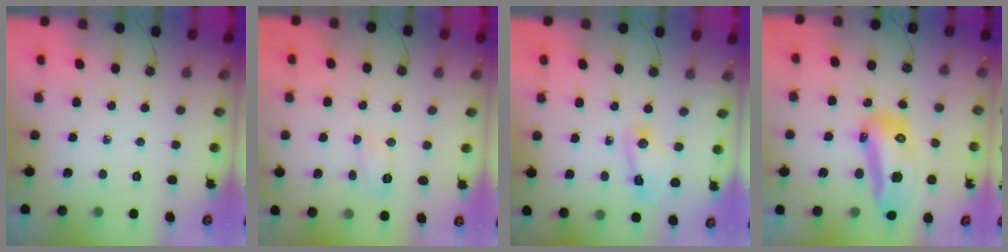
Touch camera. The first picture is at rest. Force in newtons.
{"total": 4.1, "press": 4.1, "slide": 0.4}
{"total": 3.9, "press": 3.8, "slide": 0.6}
{"total": 14.8, "press": 14.7, "slide": 1.8}